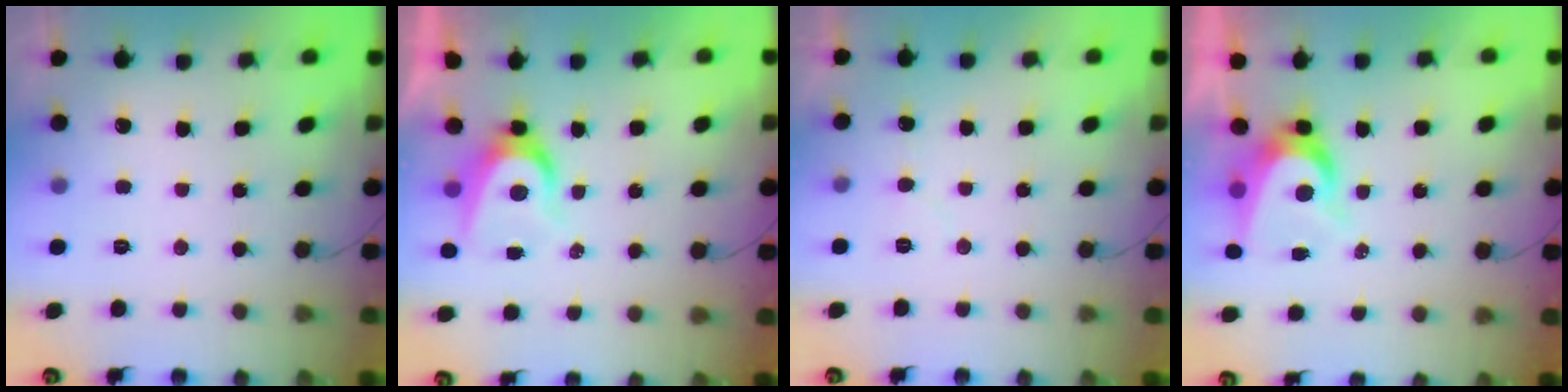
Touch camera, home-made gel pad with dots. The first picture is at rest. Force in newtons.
{"total": 6.8, "press": 6.8, "slide": 0.4}
{"total": 4.4, "press": 4.3, "slide": 0.5}
{"total": 6.7, "press": 6.7, "slide": 0.5}